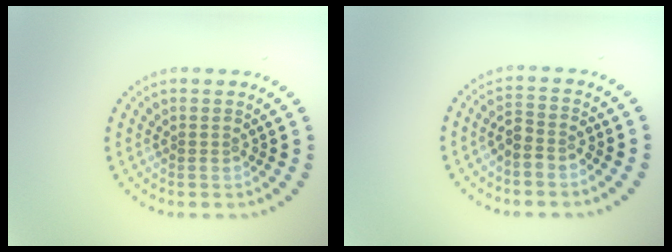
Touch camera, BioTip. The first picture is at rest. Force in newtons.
{"total": 1.9, "press": 1.6, "slide": 1.0}